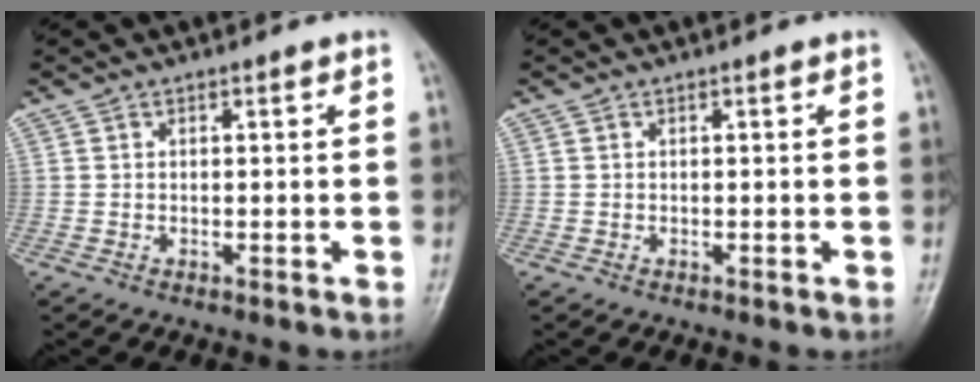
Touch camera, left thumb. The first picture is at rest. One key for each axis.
{"total": 0.0}